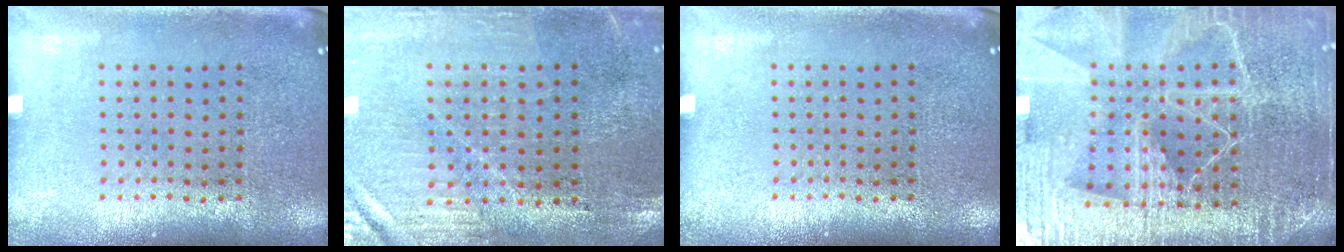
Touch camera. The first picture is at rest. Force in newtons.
{"total": 0.9, "press": 0.8, "slide": 0.3}
{"total": 0.0}
{"total": 5.9, "press": 5.2, "slide": 2.8}